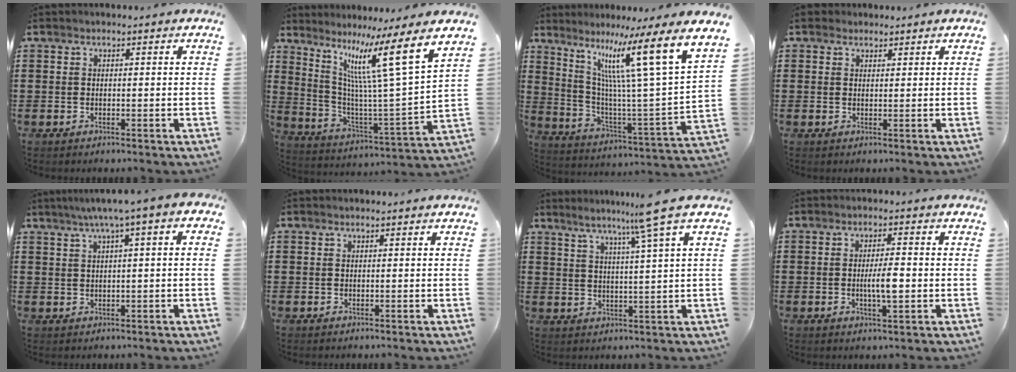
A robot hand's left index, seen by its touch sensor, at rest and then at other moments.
{"total": 12.6, "force": [7.3, 0.0, 10.2], "torque": [-0.199, -0.060, 0.101]}
{"total": 13.7, "force": [8.2, 0.4, 10.9], "torque": [-0.218, -0.073, 0.117]}
{"total": 1.6, "force": [1.4, 0.8, 0.1], "torque": [-0.007, 0.004, 0.028]}
{"total": 3.4, "force": [0.7, -0.1, 3.4], "torque": [-0.064, 0.000, 0.006]}
{"total": 0.0}
{"total": 7.4, "force": [5.3, -1.8, 4.9], "torque": [-0.101, -0.020, 0.084]}
{"total": 4.5, "force": [-0.6, 1.1, 4.3], "torque": [-0.083, 0.000, -0.016]}